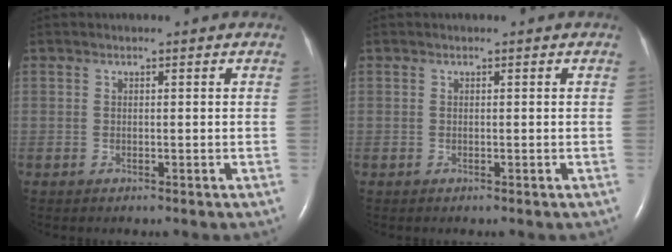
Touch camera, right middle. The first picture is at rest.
{"total": 0.0}